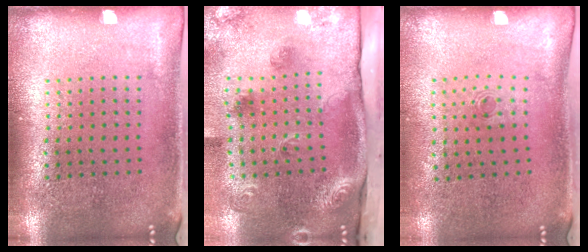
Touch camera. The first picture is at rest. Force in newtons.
{"total": 3.0, "press": 2.0, "slide": 2.2}
{"total": 0.6, "press": 0.3, "slide": 0.5}